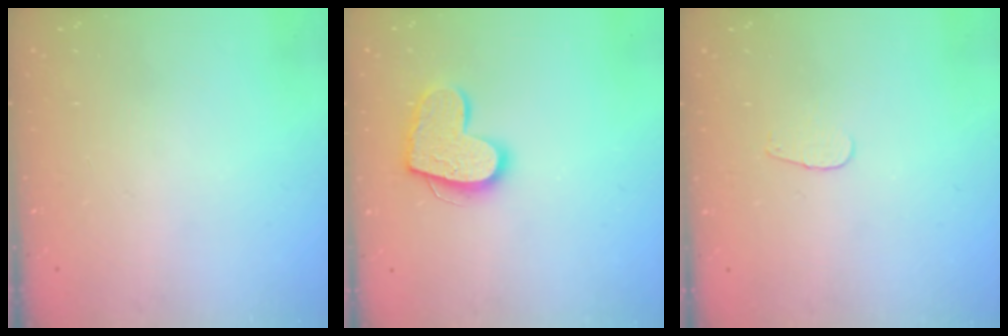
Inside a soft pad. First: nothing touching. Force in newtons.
{"total": 14.6, "press": 14.6, "slide": 1.1}
{"total": 3.4, "press": 3.4, "slide": 0.4}